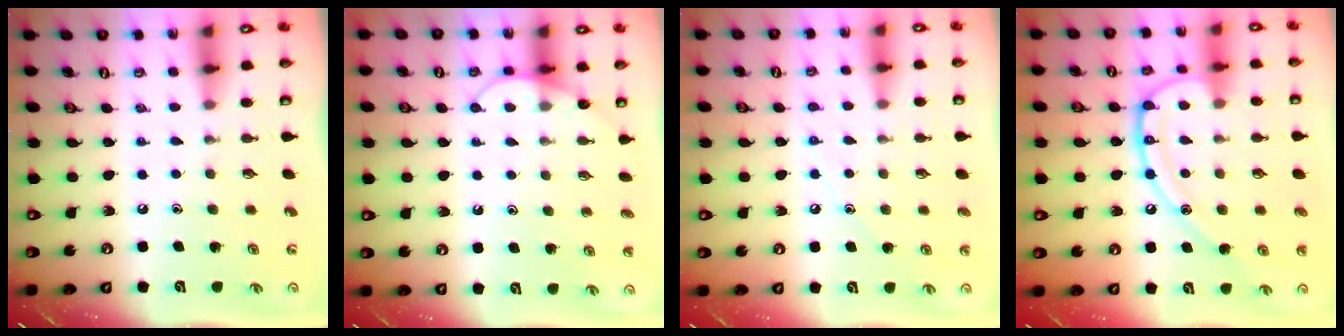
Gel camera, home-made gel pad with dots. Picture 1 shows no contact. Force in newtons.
{"total": 6.4, "press": 6.4, "slide": 0.3}
{"total": 5.6, "press": 5.6, "slide": 0.7}
{"total": 16.5, "press": 16.4, "slide": 1.4}